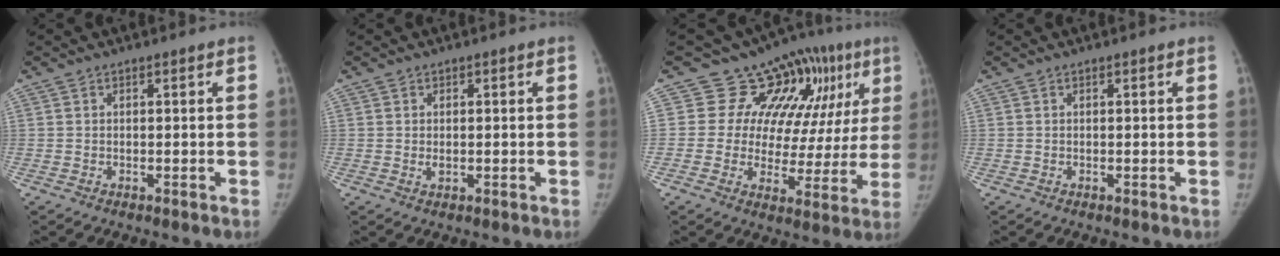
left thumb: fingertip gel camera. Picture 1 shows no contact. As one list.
[{"total": 1.2, "force": [0.0, 0.9, 0.8], "torque": [-0.009, -0.001, 0.001]}, {"total": 16.5, "force": [8.0, 10.5, 10.0], "torque": [-0.057, -0.020, 0.099]}, {"total": 0.0}]